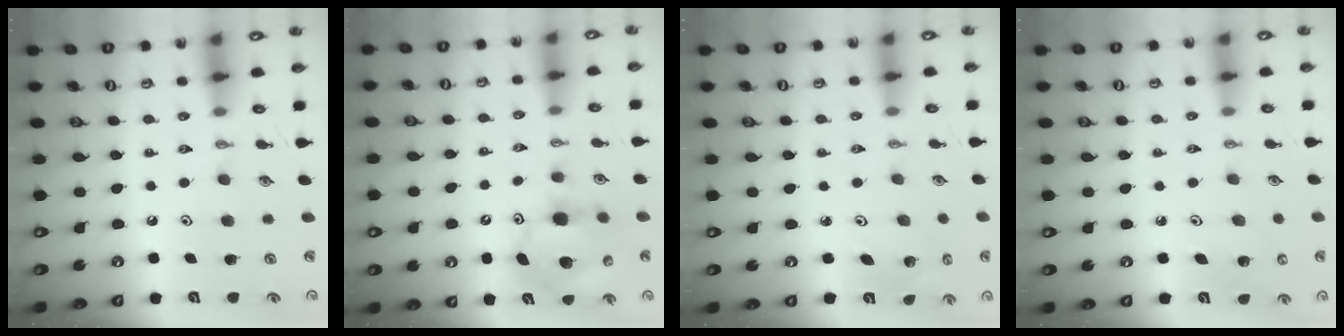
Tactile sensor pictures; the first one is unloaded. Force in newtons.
{"total": 11.1, "press": 11.0, "slide": 1.6}
{"total": 3.5, "press": 3.2, "slide": 1.3}
{"total": 5.4, "press": 5.4, "slide": 0.8}